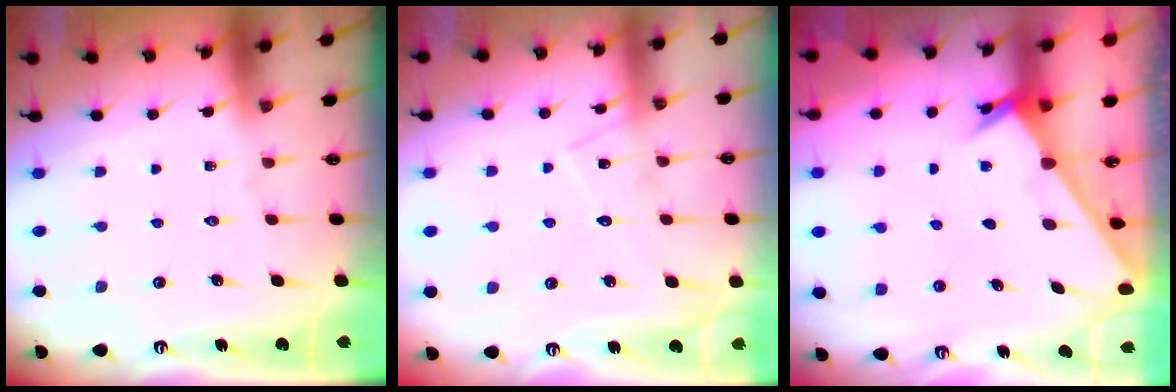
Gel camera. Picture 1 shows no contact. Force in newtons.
{"total": 9.4, "press": 9.4, "slide": 0.6}
{"total": 2.4, "press": 2.4, "slide": 0.2}